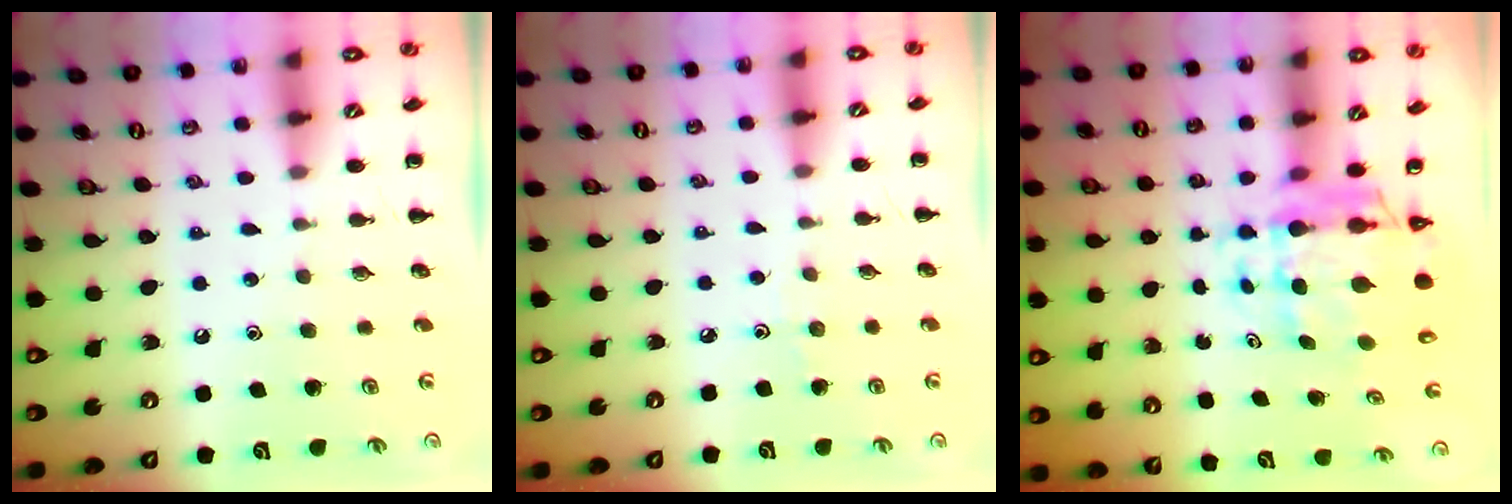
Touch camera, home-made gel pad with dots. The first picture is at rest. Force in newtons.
{"total": 2.9, "press": 2.7, "slide": 1.2}
{"total": 8.1, "press": 7.7, "slide": 2.3}